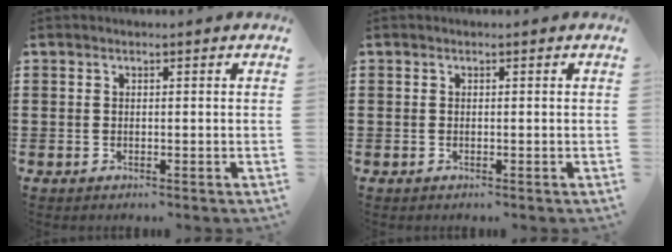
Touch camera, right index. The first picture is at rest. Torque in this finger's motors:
{"motor_torque": [0.00, 0.00, 0.06, -0.01]}